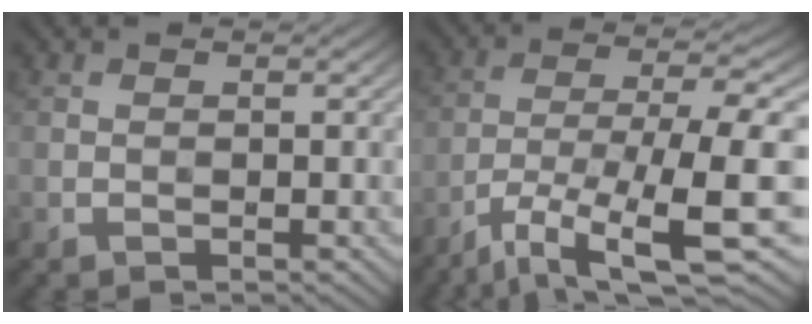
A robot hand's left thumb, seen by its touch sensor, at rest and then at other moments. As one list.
[{"total": 13.8, "force": [-7.3, 3.5, 11.1], "torque": [-0.203, -0.018, -0.124]}]